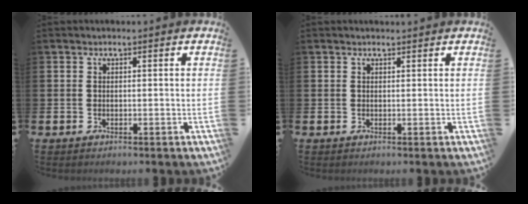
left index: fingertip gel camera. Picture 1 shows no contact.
{"total": 0.5, "force": [0.5, 0.0, 0.1], "torque": [0.007, -0.003, 0.007]}